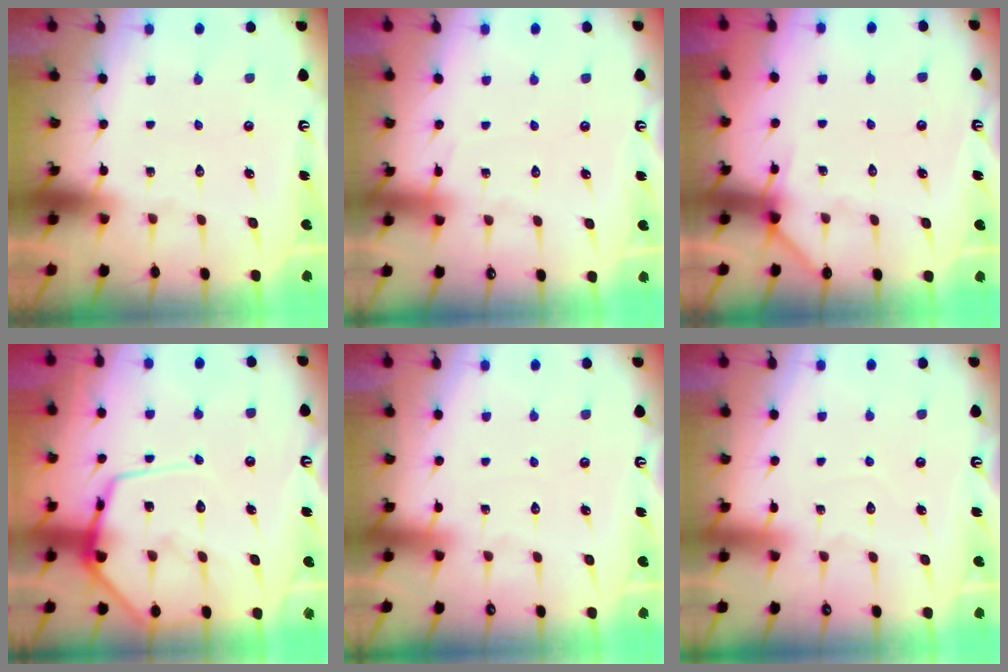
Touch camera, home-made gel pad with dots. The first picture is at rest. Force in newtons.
{"total": 4.5, "press": 4.5, "slide": 0.6}
{"total": 4.8, "press": 4.8, "slide": 0.6}
{"total": 13.8, "press": 13.8, "slide": 1.0}
{"total": 1.5, "press": 1.5, "slide": 0.2}
{"total": 3.7, "press": 3.7, "slide": 0.3}